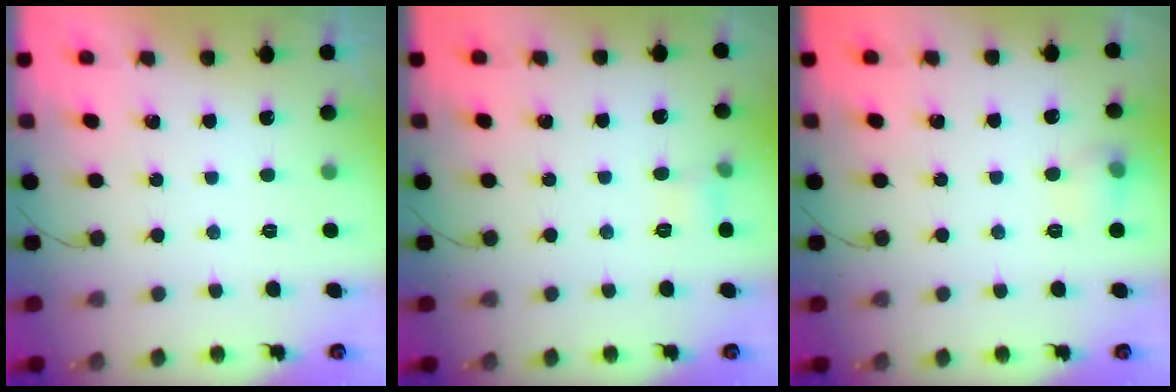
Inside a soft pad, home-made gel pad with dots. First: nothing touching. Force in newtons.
{"total": 4.5, "press": 4.2, "slide": 1.4}
{"total": 5.9, "press": 5.7, "slide": 1.4}